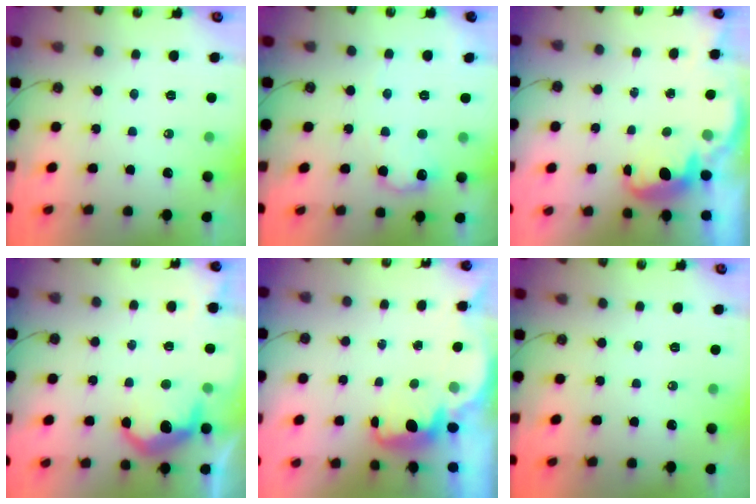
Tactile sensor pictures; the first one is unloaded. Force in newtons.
{"total": 8.5, "press": 8.4, "slide": 0.8}
{"total": 2.8, "press": 2.7, "slide": 0.6}
{"total": 9.8, "press": 9.8, "slide": 0.7}
{"total": 2.2, "press": 2.2, "slide": 0.6}
{"total": 0.0}